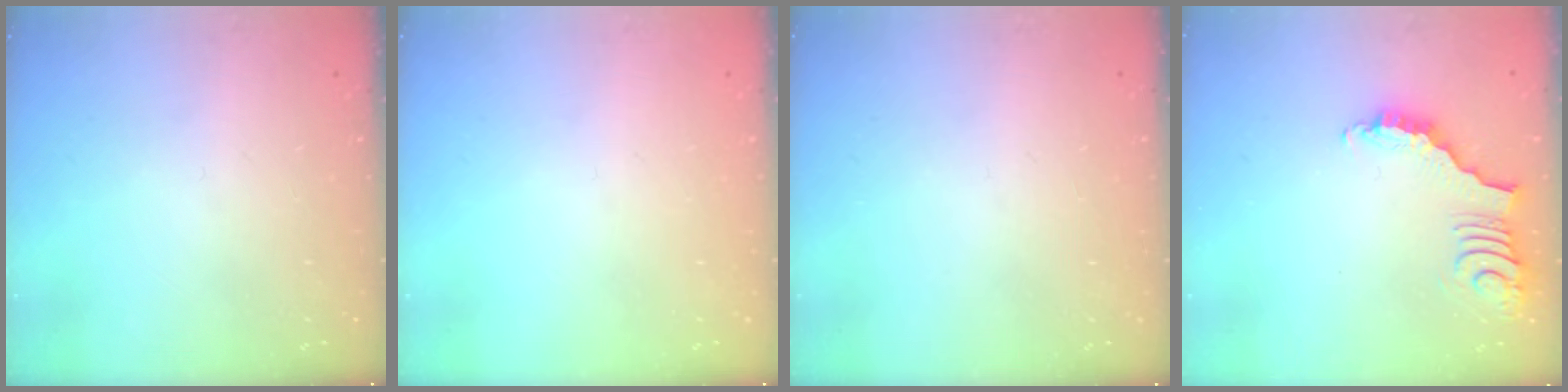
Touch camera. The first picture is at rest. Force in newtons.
{"total": 0.0}
{"total": 0.0}
{"total": 3.8, "press": 3.7, "slide": 0.7}